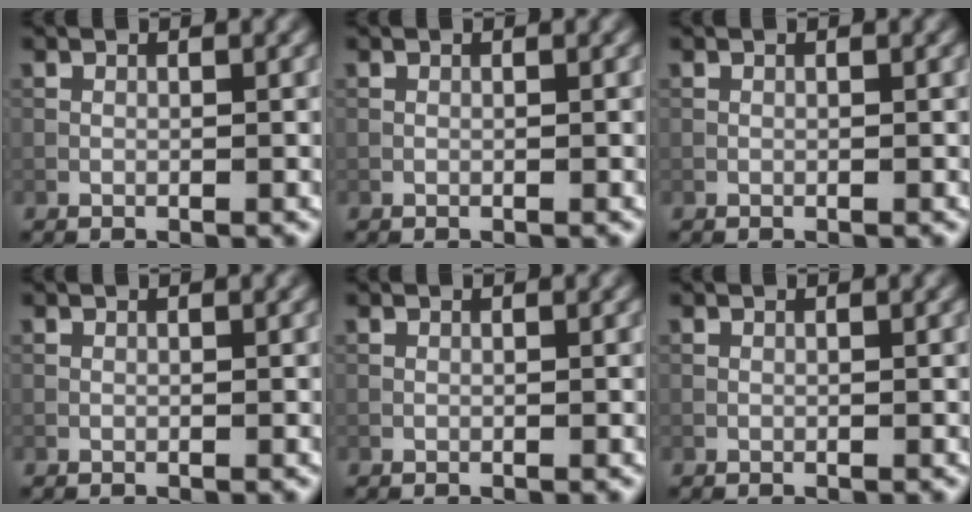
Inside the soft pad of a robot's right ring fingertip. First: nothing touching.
{"total": 0.0}
{"total": 0.0}
{"total": 0.0}
{"total": 0.0}
{"total": 0.0}